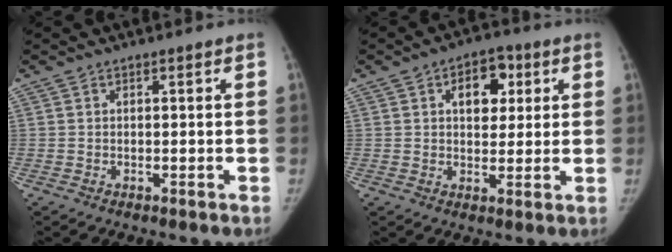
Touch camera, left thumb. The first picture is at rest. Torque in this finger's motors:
{"motor_torque": [0.80, 0.55, 0.73, -0.64, 0.26]}